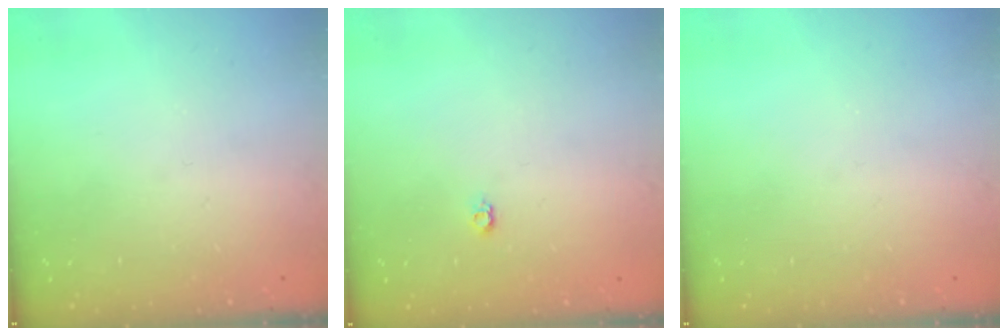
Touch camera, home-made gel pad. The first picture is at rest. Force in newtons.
{"total": 3.7, "press": 3.7, "slide": 0.4}
{"total": 0.0}